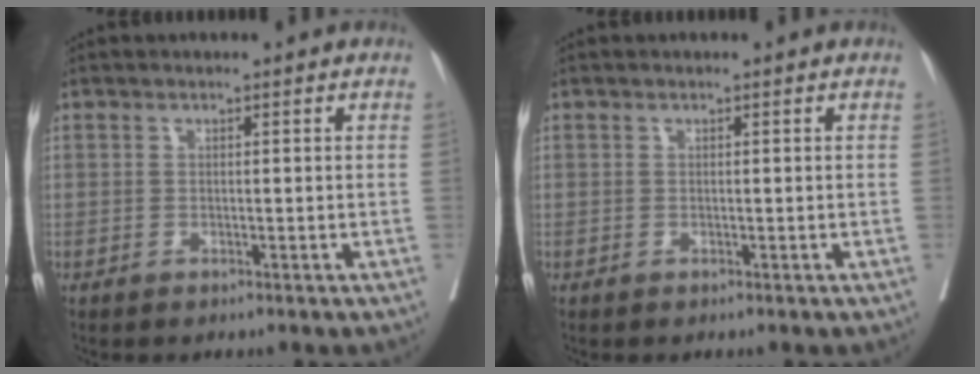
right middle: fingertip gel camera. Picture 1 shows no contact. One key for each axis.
{"total": 0.0}